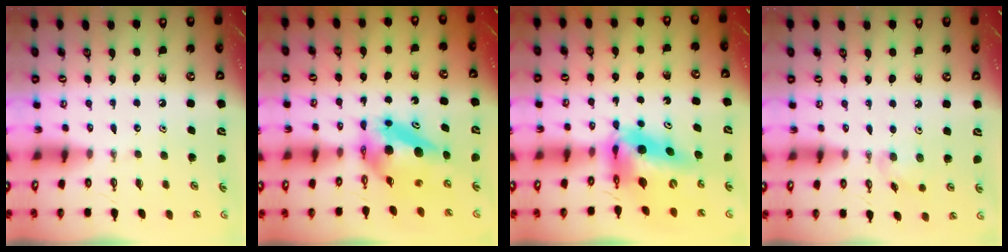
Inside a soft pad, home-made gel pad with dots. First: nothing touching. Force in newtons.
{"total": 6.8, "press": 6.7, "slide": 1.0}
{"total": 12.2, "press": 12.2, "slide": 1.2}
{"total": 5.2, "press": 5.2, "slide": 0.3}